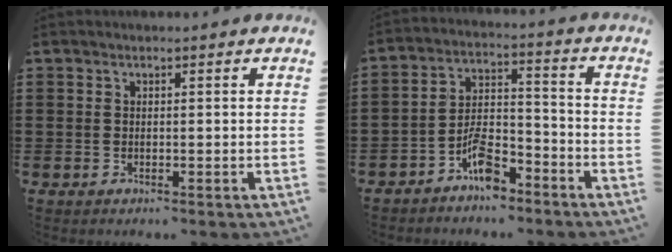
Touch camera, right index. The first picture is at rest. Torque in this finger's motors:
{"motor_torque": [2.06, 0.08, 0.60, 0.11]}